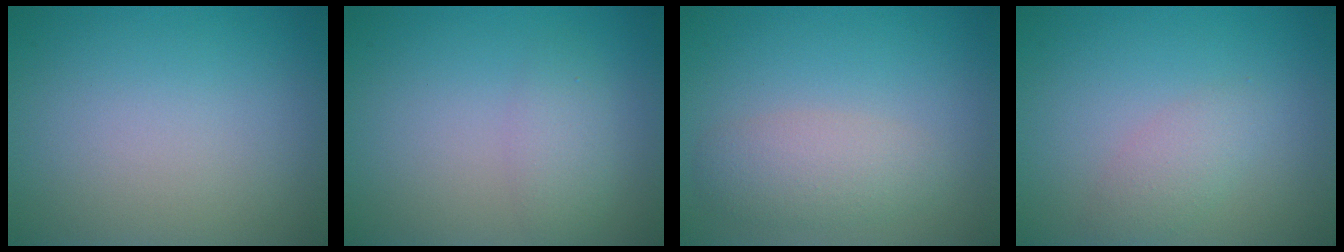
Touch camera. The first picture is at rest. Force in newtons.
{"total": 1.9, "press": 1.9, "slide": 0.1}
{"total": 3.0, "press": 3.0, "slide": 0.2}
{"total": 2.0, "press": 2.0, "slide": 0.1}